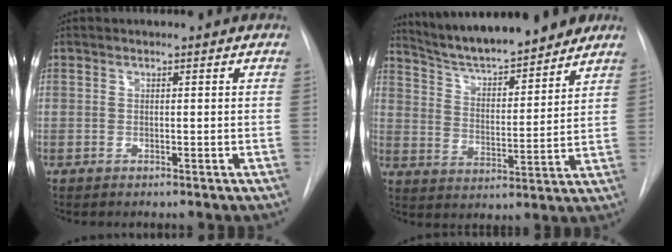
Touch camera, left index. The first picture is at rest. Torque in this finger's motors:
{"motor_torque": [0.14, -0.36, 0.25, 0.06]}